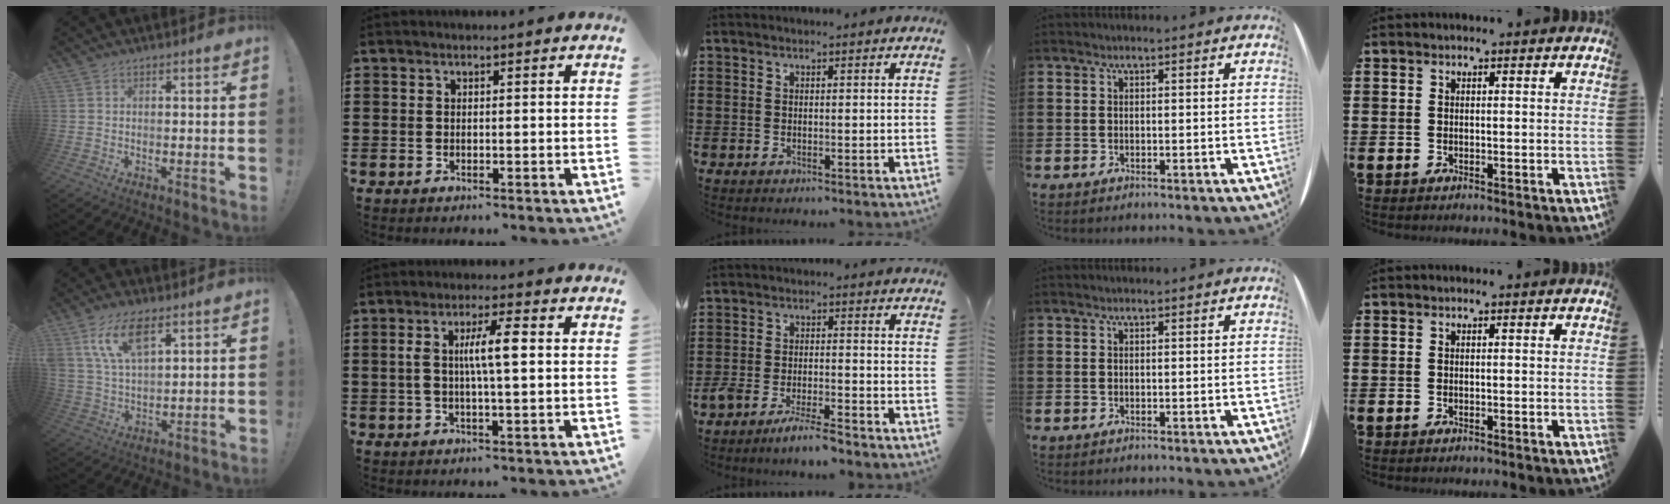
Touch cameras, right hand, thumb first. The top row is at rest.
{"thumb": {"total": 12.3, "force": [7.0, 5.7, 8.4], "torque": [-0.165, -0.016, 0.129]}, "index": {"total": 6.4, "force": [0.7, 1.3, 6.2], "torque": [-0.117, 0.004, 0.008]}, "middle": {"total": 4.6, "force": [-4.0, 0.2, 2.2], "torque": [-0.051, -0.005, -0.076]}}